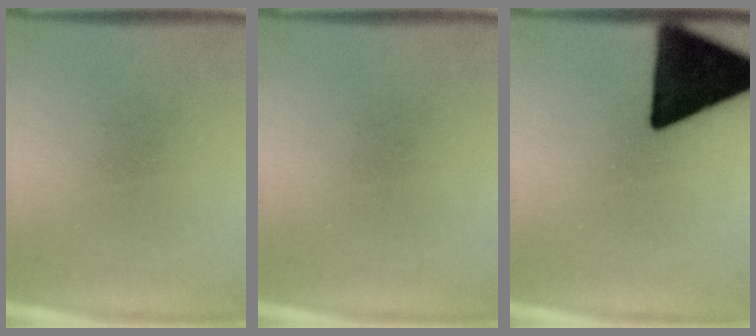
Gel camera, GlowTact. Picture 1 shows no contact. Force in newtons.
{"total": 0.0}
{"total": 19.5}